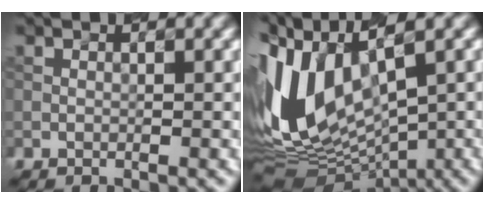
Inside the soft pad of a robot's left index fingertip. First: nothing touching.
{"total": 11.8, "force": [0.9, 6.7, 9.7], "torque": [-0.216, 0.001, 0.024]}